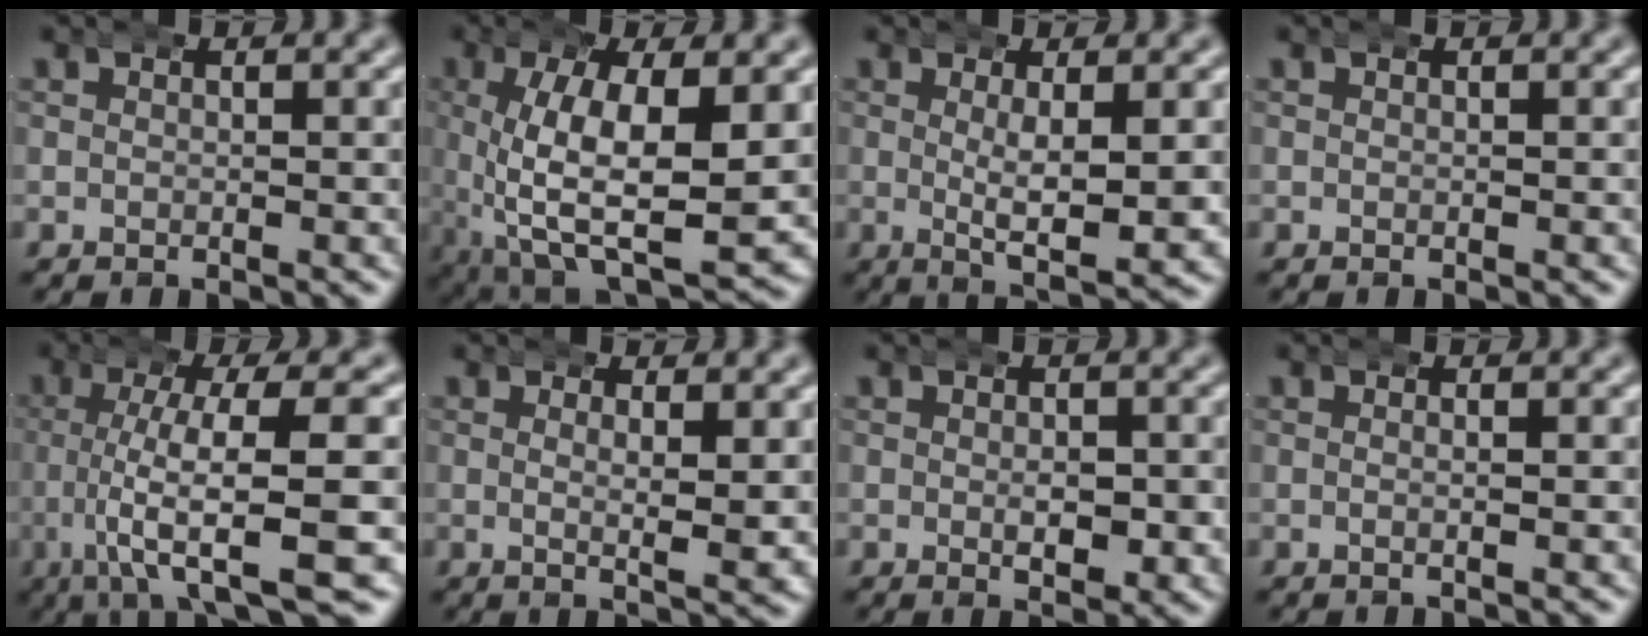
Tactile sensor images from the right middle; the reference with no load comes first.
{"total": 11.9, "force": [-0.9, 6.4, 10.0], "torque": [-0.183, -0.034, 0.008]}
{"total": 5.5, "force": [0.6, 1.4, 5.3], "torque": [-0.083, -0.009, 0.014]}
{"total": 0.0}
{"total": 9.7, "force": [-4.4, 2.2, 8.3], "torque": [-0.143, -0.024, -0.054]}
{"total": 3.1, "force": [0.7, 0.3, 3.0], "torque": [-0.049, -0.005, 0.014]}
{"total": 2.9, "force": [-0.1, 1.6, 2.4], "torque": [-0.034, -0.005, -0.003]}
{"total": 1.0, "force": [-0.2, 0.2, 1.0], "torque": [-0.016, 0.004, -0.007]}